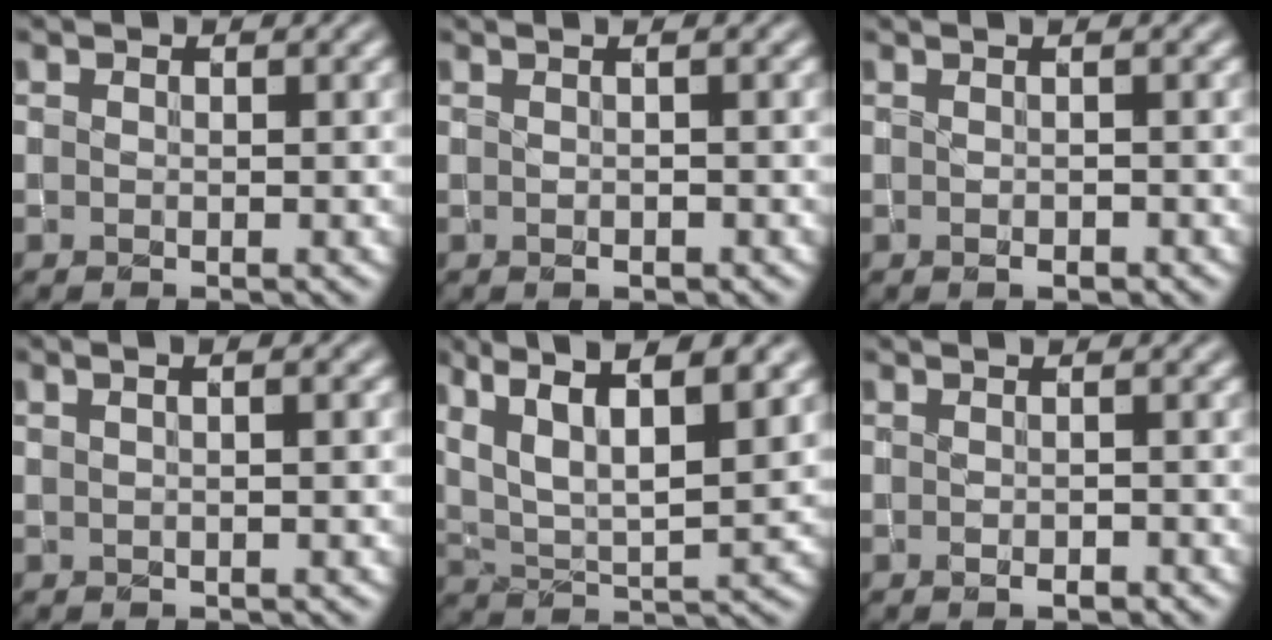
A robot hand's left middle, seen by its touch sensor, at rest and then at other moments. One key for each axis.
{"total": 2.6, "fx": 0.5, "fy": 1.1, "fz": 2.2, "tx": -0.016, "ty": -0.002, "tz": -0.015}
{"total": 1.7, "fx": 0.1, "fy": 0.5, "fz": 1.6, "tx": -0.021, "ty": -0.008, "tz": -0.007}
{"total": 3.9, "fx": 1.5, "fy": 1.8, "fz": 3.2, "tx": -0.021, "ty": 0.018, "tz": -0.004}
{"total": 8.8, "fx": 4.9, "fy": 2.7, "fz": 6.8, "tx": -0.132, "ty": 0.009, "tz": 0.092}
{"total": 1.1, "fx": -0.3, "fy": 0.3, "fz": 1.0, "tx": -0.018, "ty": -0.008, "tz": -0.005}